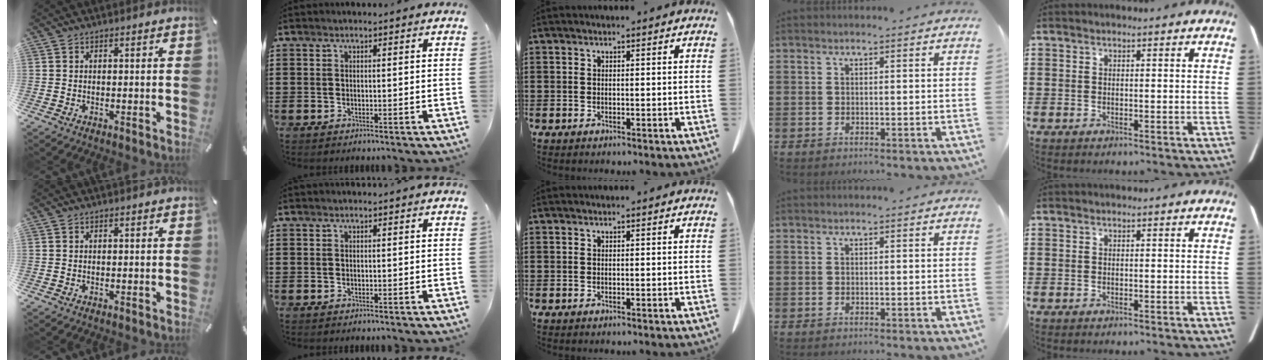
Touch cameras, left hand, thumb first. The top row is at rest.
{}